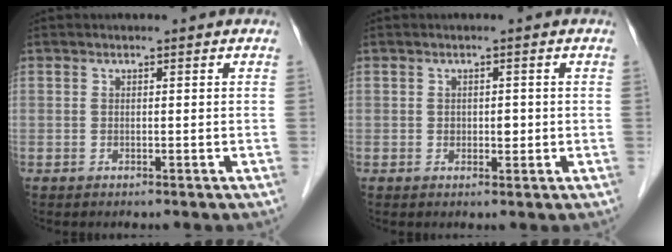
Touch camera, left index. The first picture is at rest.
{"total": 1.4, "force": [-0.3, 1.0, 0.9], "torque": [-0.013, -0.003, -0.002]}